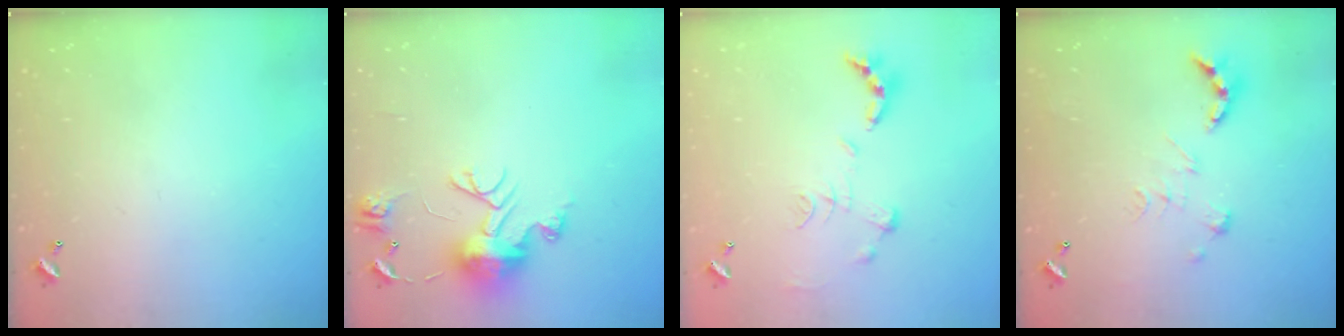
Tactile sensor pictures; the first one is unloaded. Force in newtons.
{"total": 10.5, "press": 10.5, "slide": 1.0}
{"total": 1.1, "press": 1.0, "slide": 0.4}
{"total": 2.7, "press": 2.2, "slide": 1.5}